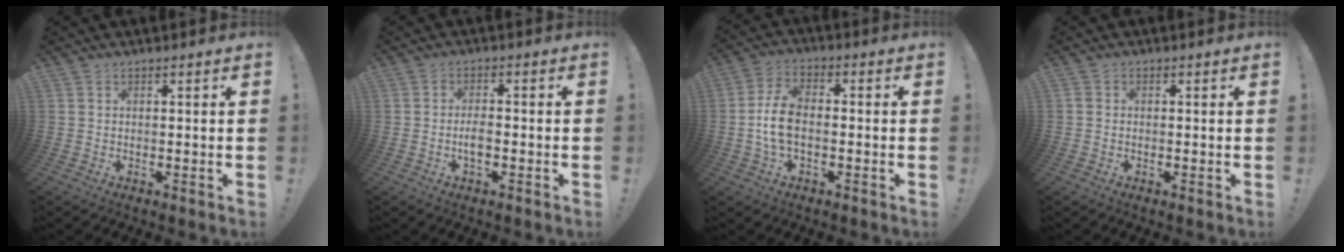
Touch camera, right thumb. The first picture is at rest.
{"total": 3.9, "force": [-1.3, 1.6, 3.3], "torque": [-0.076, 0.007, -0.025]}
{"total": 9.1, "force": [-1.5, 5.2, 7.3], "torque": [-0.159, 0.011, -0.022]}
{"total": 0.7, "force": [-0.4, 0.6, 0.2], "torque": [-0.009, 0.004, -0.006]}